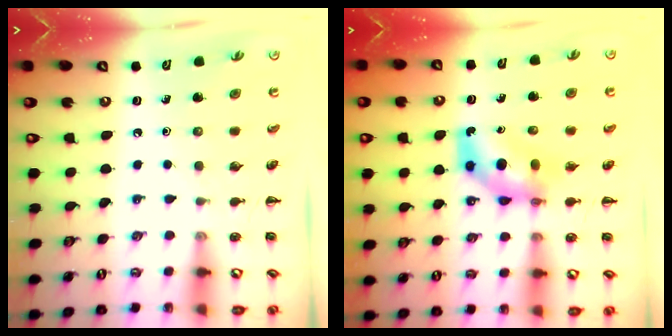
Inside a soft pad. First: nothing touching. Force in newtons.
{"total": 8.0, "press": 7.9, "slide": 1.5}